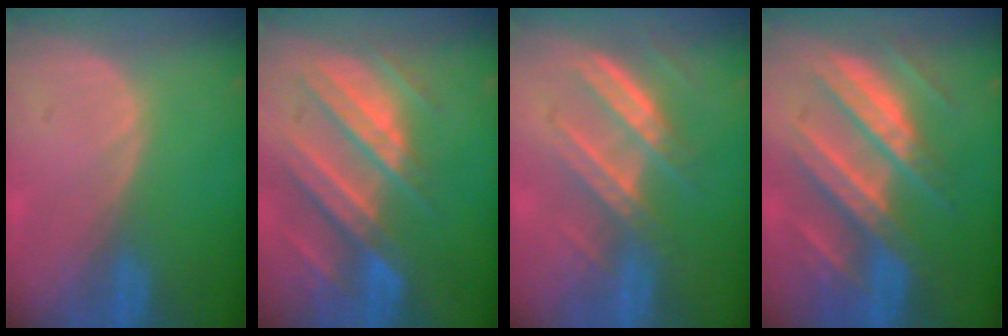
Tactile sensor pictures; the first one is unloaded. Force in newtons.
{"total": 10.5, "press": 9.3, "slide": 4.8}
{"total": 7.8, "press": 7.0, "slide": 3.4}
{"total": 11.0, "press": 11.0, "slide": 1.1}